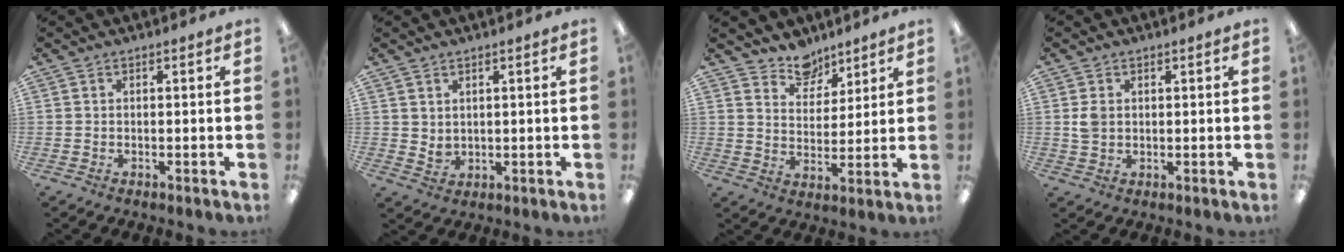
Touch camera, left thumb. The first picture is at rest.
{"total": 2.8, "force": [2.3, 1.6, 0.4], "torque": [-0.003, -0.016, 0.041]}
{"total": 8.4, "force": [7.2, 4.3, 0.9], "torque": [-0.018, -0.052, 0.135]}
{"total": 3.1, "force": [1.0, 2.5, 1.6], "torque": [-0.026, 0.001, 0.018]}